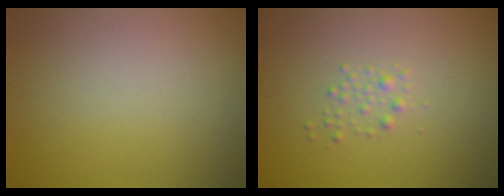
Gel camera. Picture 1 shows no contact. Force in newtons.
{"total": 1.1, "press": 1.1, "slide": 0.1}